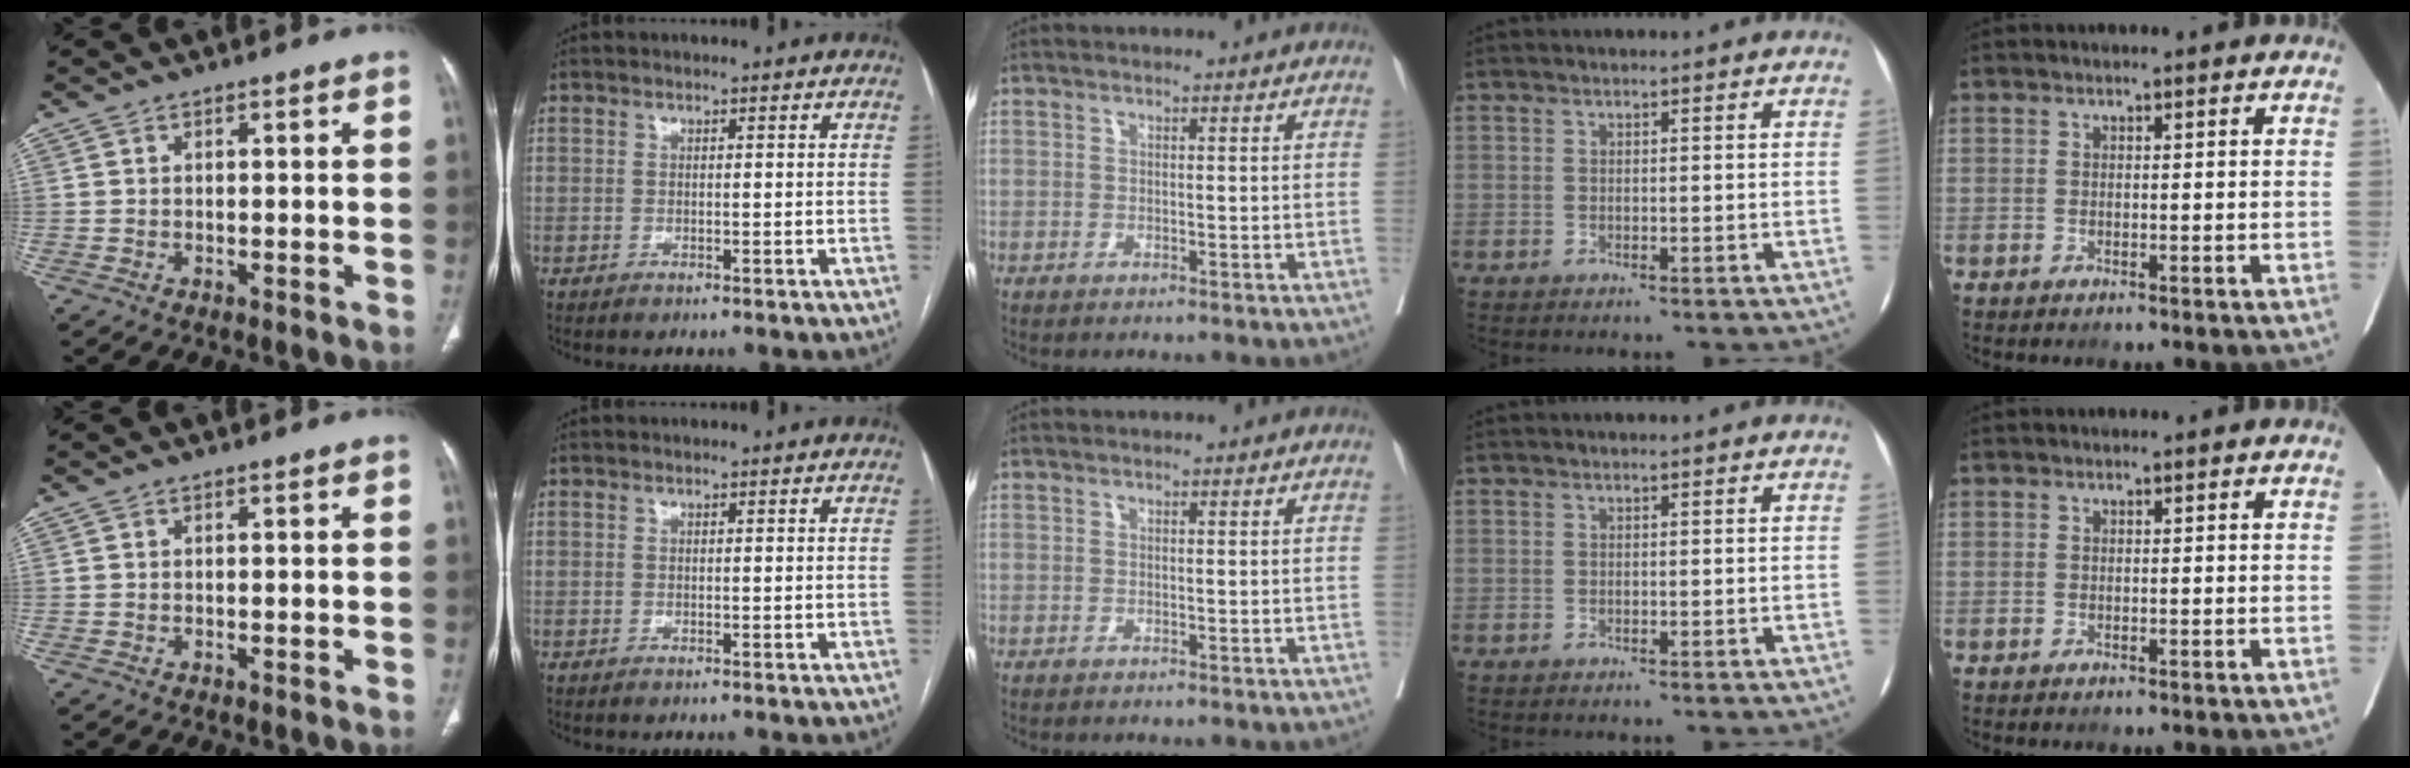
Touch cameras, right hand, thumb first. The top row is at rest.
{}